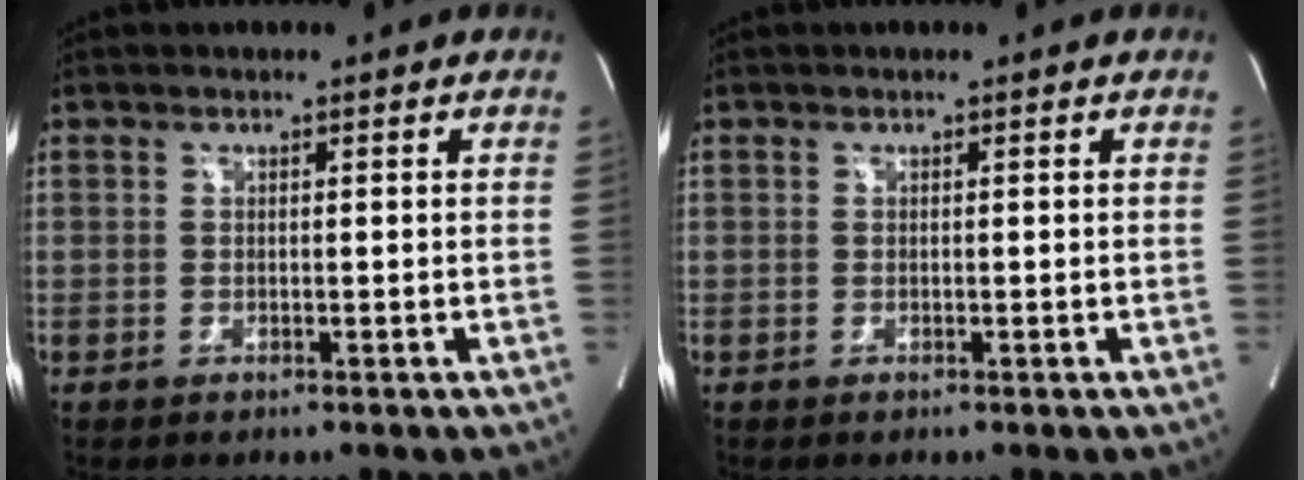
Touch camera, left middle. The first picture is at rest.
{"total": 0.0}